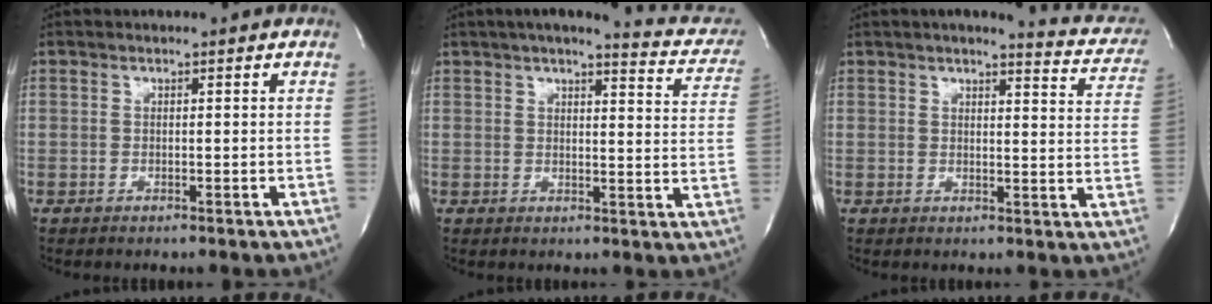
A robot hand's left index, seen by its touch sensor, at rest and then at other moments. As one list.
[{"total": 12.6, "force": [10.4, 2.4, 6.6], "torque": [-0.069, -0.015, 0.099]}, {"total": 9.1, "force": [8.0, 1.7, 4.0], "torque": [-0.034, -0.023, 0.065]}]